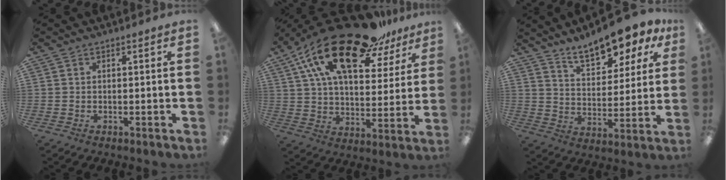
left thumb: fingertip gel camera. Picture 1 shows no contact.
{"total": 25.1, "force": [16.5, 10.0, 16.0], "torque": [-0.286, -0.092, 0.281]}
{"total": 12.1, "force": [10.1, 4.1, 5.2], "torque": [-0.088, -0.061, 0.183]}